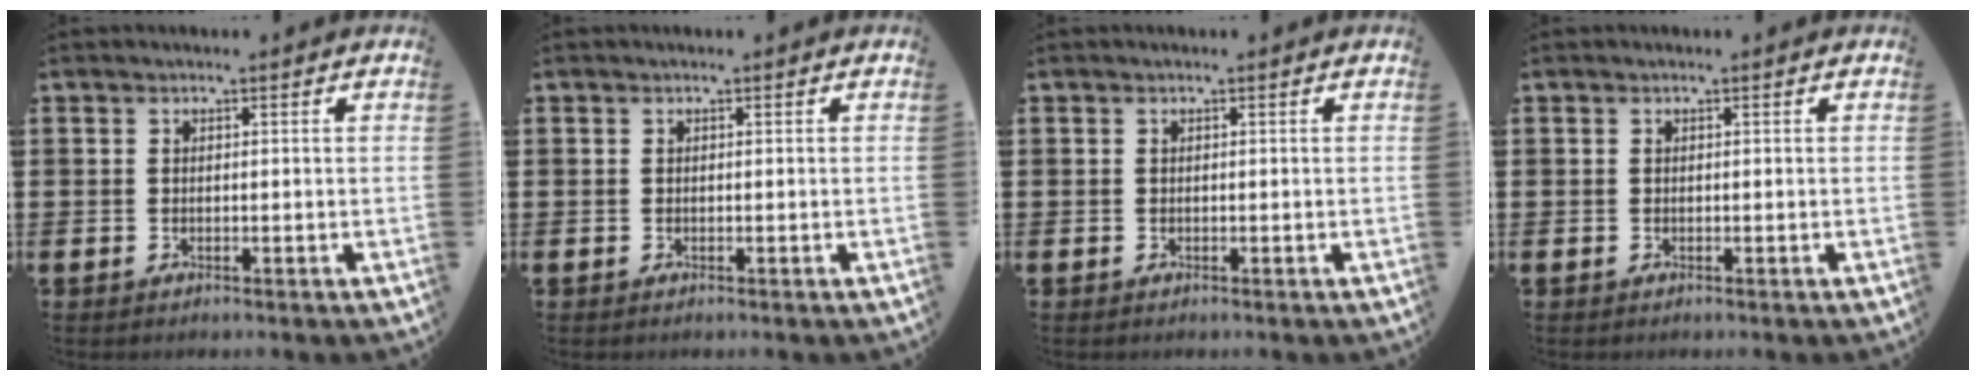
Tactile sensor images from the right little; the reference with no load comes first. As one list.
[{"total": 0.0}, {"total": 0.0}, {"total": 0.0}]